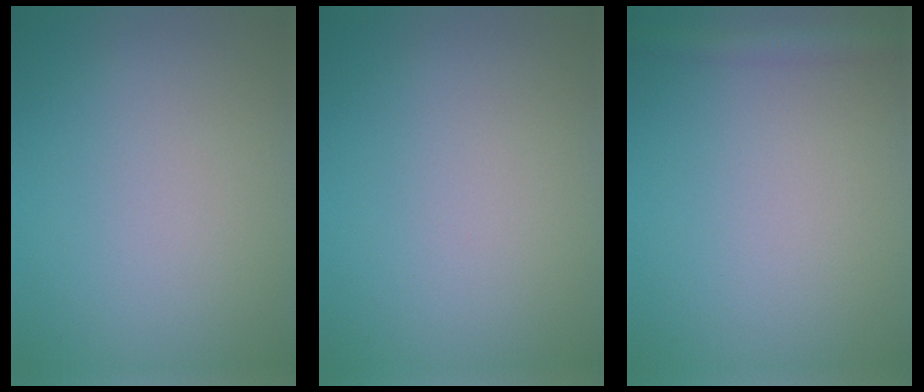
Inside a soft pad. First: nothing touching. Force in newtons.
{"total": 0.0}
{"total": 2.1, "press": 2.1, "slide": 0.1}